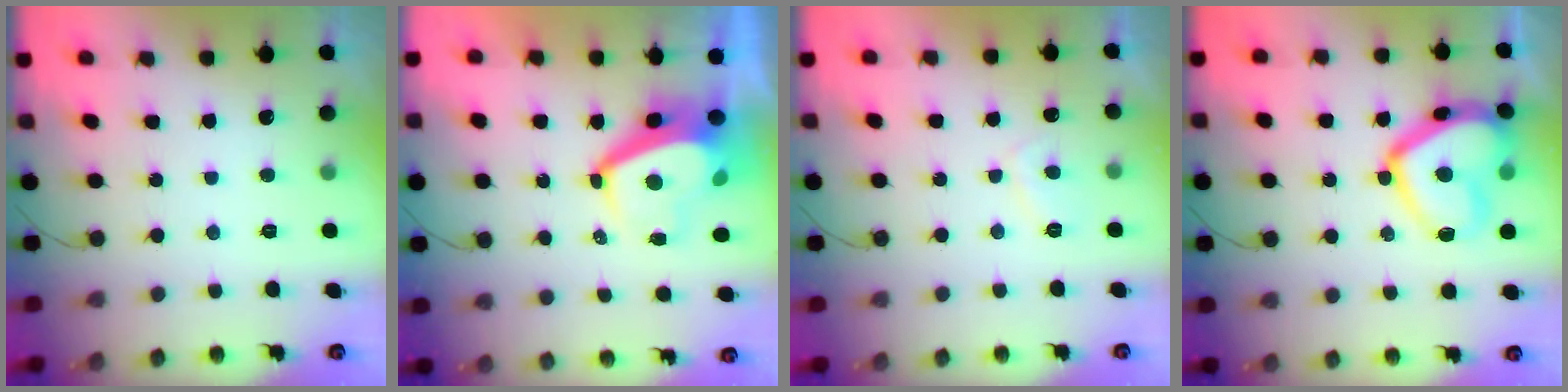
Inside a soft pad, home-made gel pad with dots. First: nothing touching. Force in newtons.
{"total": 6.7, "press": 6.7, "slide": 0.5}
{"total": 2.5, "press": 2.3, "slide": 0.8}
{"total": 16.9, "press": 16.8, "slide": 1.5}